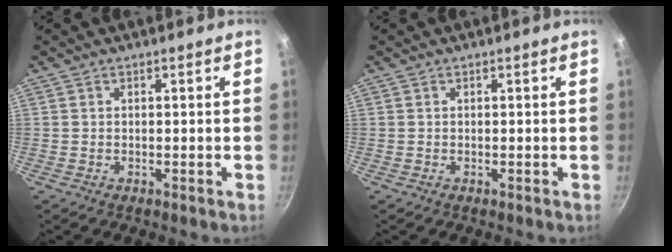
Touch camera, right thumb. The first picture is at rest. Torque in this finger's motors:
{"motor_torque": [0.00, 0.00, 0.00, 0.00, 0.01]}